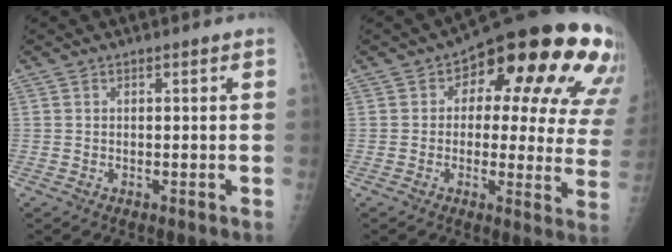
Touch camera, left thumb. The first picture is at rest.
{"total": 22.7, "force": [8.5, 10.8, 18.1], "torque": [-0.178, 0.010, 0.101]}